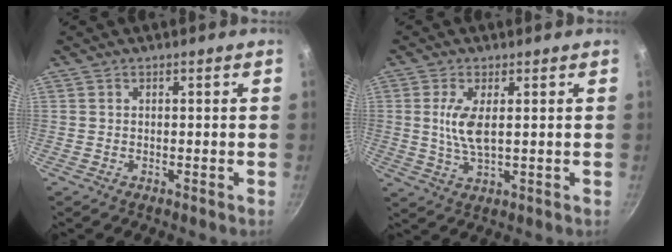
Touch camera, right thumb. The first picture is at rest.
{"total": 6.1, "force": [1.0, 2.2, 5.6], "torque": [-0.118, -0.004, 0.021]}